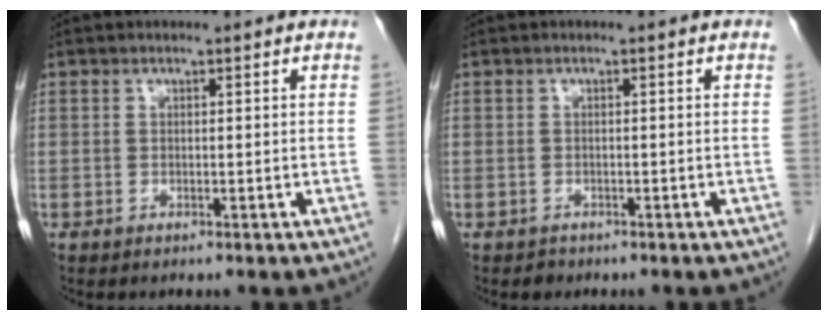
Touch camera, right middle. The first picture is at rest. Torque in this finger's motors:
{"motor_torque": [-0.15, -0.05, 0.02, -0.01]}